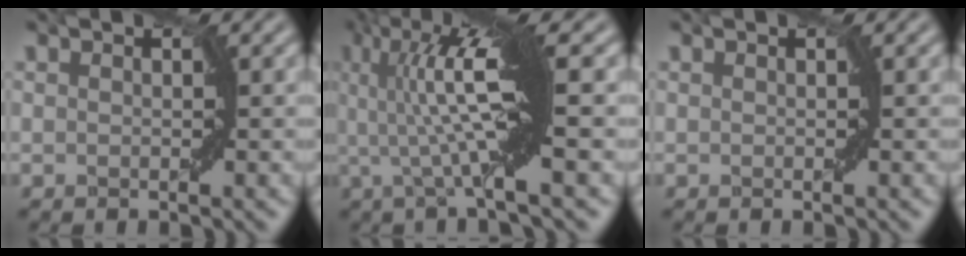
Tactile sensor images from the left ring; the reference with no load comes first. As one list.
[{"total": 8.4, "force": [1.2, 1.5, 8.2], "torque": [-0.139, 0.007, 0.017]}, {"total": 0.0}]